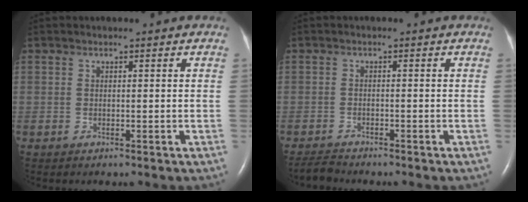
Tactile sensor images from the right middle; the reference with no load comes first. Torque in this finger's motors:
{"motor_torque": [0.12, -0.13, 0.02, -0.01]}